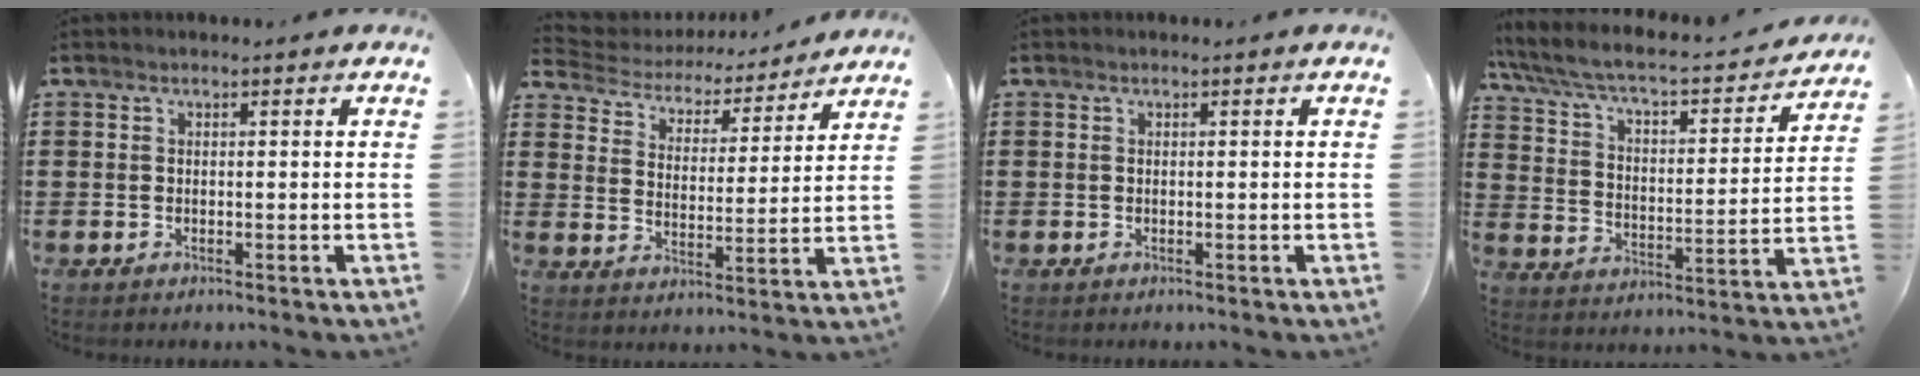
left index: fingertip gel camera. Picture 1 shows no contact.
{"total": 4.0, "force": [3.9, 0.6, 0.3], "torque": [-0.033, -0.031, 0.060]}
{"total": 0.0}
{"total": 5.4, "force": [4.5, 0.8, 2.9], "torque": [-0.078, -0.039, 0.069]}